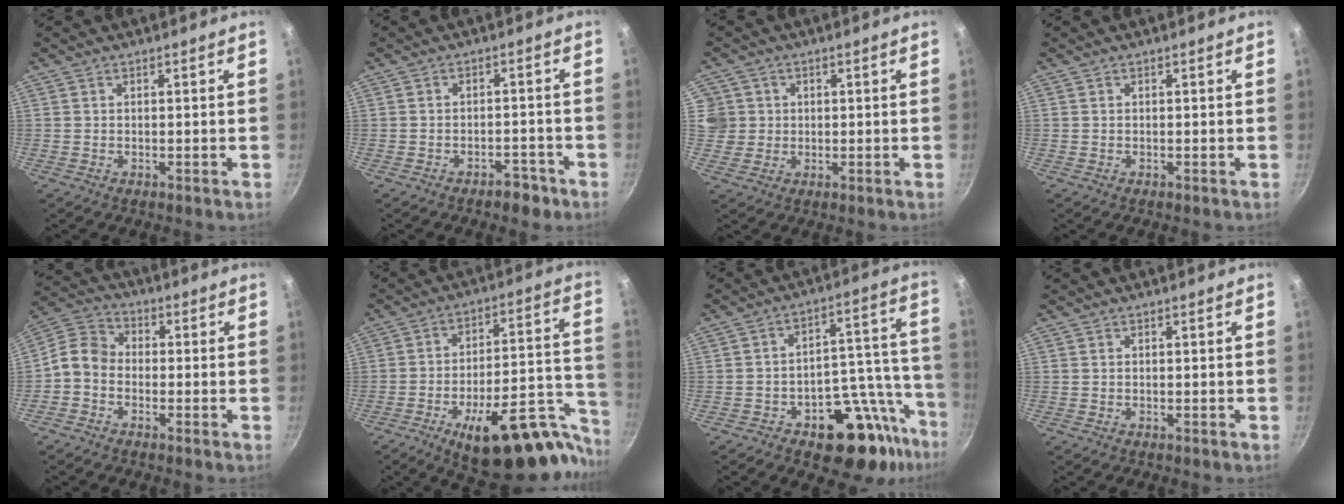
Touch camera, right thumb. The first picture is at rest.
{"total": 3.6, "force": [-2.6, 1.7, 1.9], "torque": [-0.014, 0.021, -0.035]}
{"total": 5.5, "force": [1.2, 5.4, 0.2], "torque": [0.025, 0.007, 0.023]}
{"total": 0.0}
{"total": 7.7, "force": [-1.9, 6.0, 4.4], "torque": [-0.074, 0.032, -0.055]}
{"total": 24.5, "force": [-15.3, 8.5, 17.2], "torque": [-0.142, 0.115, -0.217]}
{"total": 17.2, "force": [-10.1, 7.8, 11.5], "torque": [-0.090, 0.103, -0.138]}
{"total": 0.0}